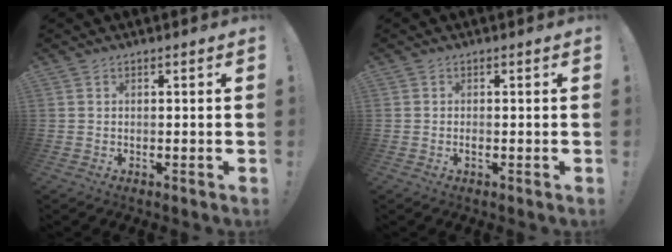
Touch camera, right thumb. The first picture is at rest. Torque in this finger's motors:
{"motor_torque": [0.32, 0.08, 0.38, -0.38, 0.00]}